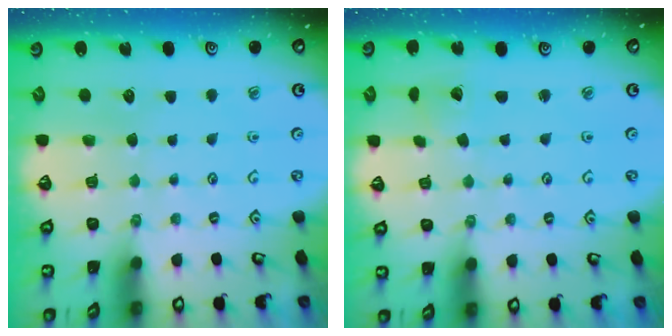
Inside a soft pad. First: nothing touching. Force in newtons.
{"total": 2.2, "press": 2.2, "slide": 0.1}